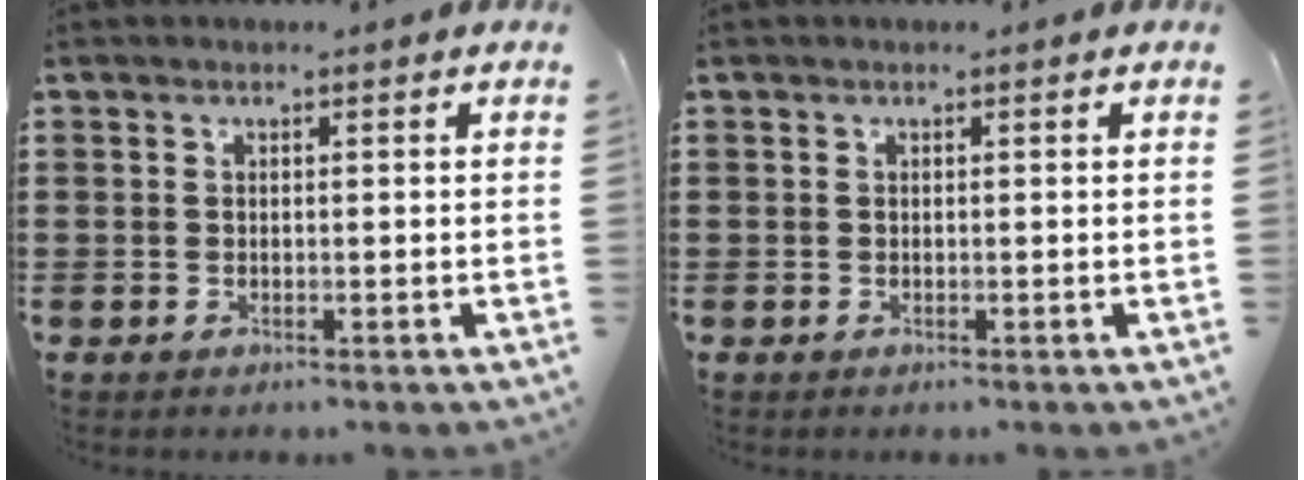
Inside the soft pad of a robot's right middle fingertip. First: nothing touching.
{"total": 0.0}